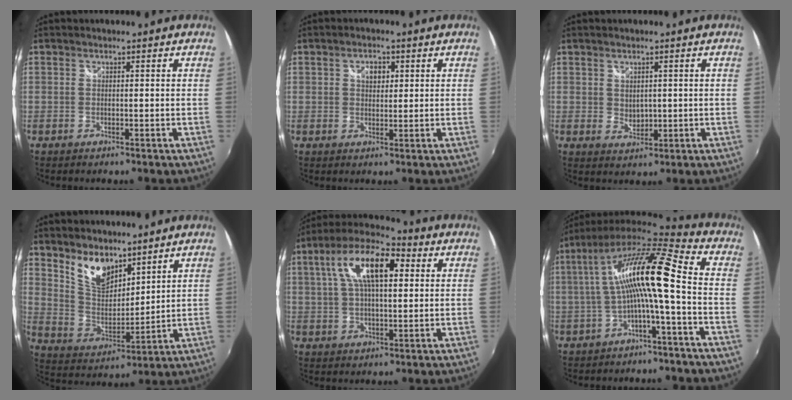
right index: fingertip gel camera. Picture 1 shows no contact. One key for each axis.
{"total": 3.1, "fx": 1.0, "fy": 2.2, "fz": 1.9, "tx": -0.025, "ty": 0.007, "tz": 0.016}
{"total": 2.6, "fx": 0.8, "fy": 2.0, "fz": 1.4, "tx": -0.017, "ty": -0.001, "tz": 0.016}
{"total": 10.4, "fx": 7.3, "fy": 5.2, "fz": 5.2, "tx": -0.096, "ty": 0.001, "tz": 0.148}
{"total": 14.4, "fx": 4.2, "fy": 6.0, "fz": 12.4, "tx": -0.226, "ty": 0.031, "tz": 0.062}
{"total": 15.0, "fx": -0.1, "fy": 1.9, "fz": 14.9, "tx": -0.279, "ty": 0.021, "tz": -0.007}